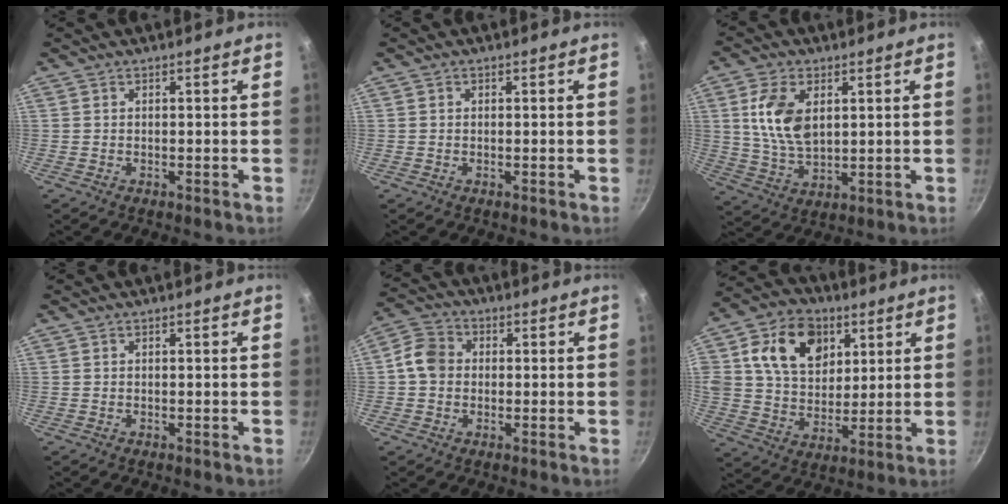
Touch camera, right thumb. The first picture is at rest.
{"total": 0.5, "force": [0.1, 0.5, 0.1], "torque": [0.000, 0.004, 0.001]}
{"total": 11.0, "force": [3.0, 6.4, 8.4], "torque": [-0.155, -0.017, 0.062]}
{"total": 0.0}
{"total": 6.4, "force": [0.0, 5.4, 3.4], "torque": [-0.043, 0.015, -0.018]}
{"total": 17.4, "force": [6.3, 12.8, 10.1], "torque": [-0.146, -0.006, 0.103]}